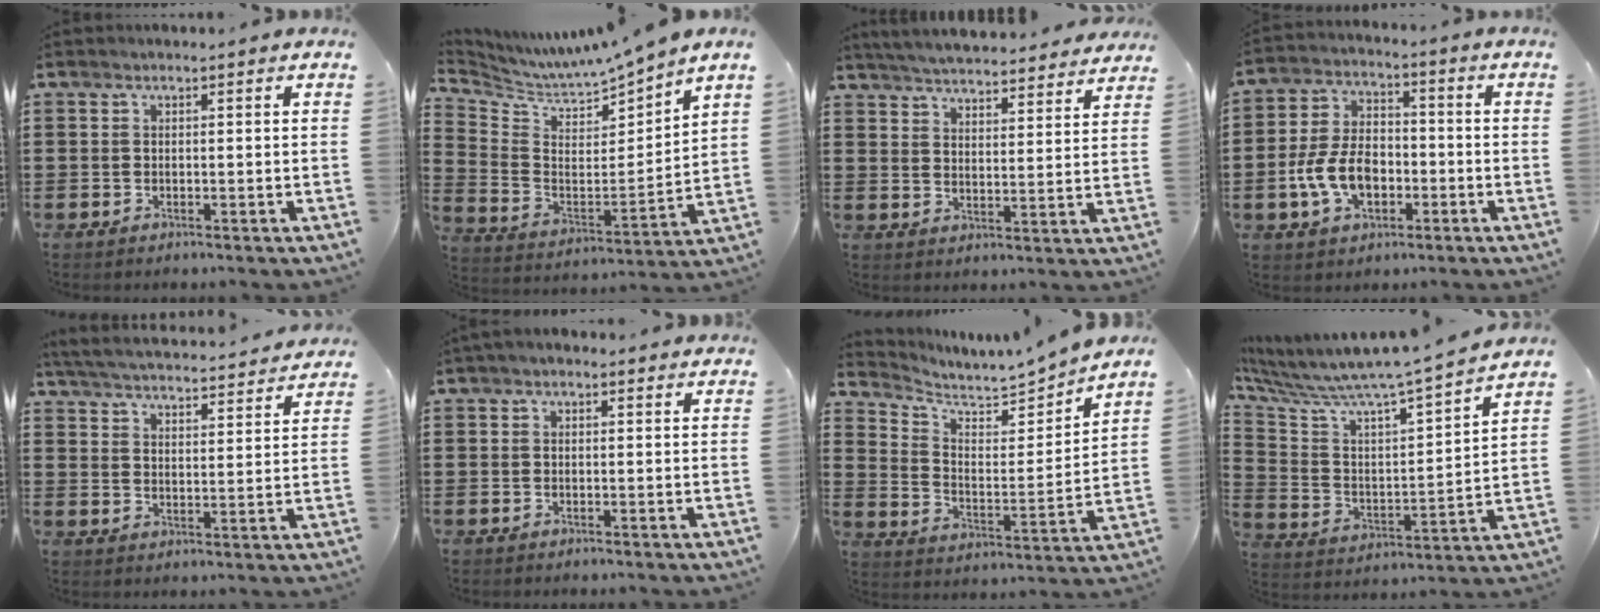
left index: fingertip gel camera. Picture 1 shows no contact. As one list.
[{"total": 5.6, "force": [5.5, 0.3, 0.5], "torque": [-0.044, -0.056, 0.088]}, {"total": 5.0, "force": [5.0, -0.3, 0.6], "torque": [-0.034, -0.031, 0.086]}, {"total": 9.0, "force": [-2.8, 5.6, 6.5], "torque": [-0.153, 0.006, -0.058]}, {"total": 4.4, "force": [4.3, -0.4, 0.6], "torque": [-0.035, -0.036, 0.069]}, {"total": 1.1, "force": [0.5, 0.7, 0.6], "torque": [-0.014, 0.006, 0.008]}, {"total": 4.7, "force": [4.6, 0.7, 0.6], "torque": [-0.041, -0.040, 0.075]}, {"total": 7.3, "force": [6.7, -0.1, 2.9], "torque": [-0.091, -0.071, 0.102]}]